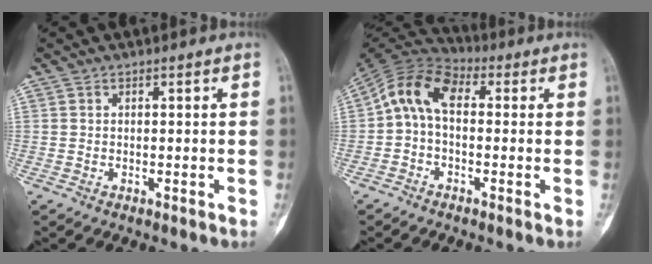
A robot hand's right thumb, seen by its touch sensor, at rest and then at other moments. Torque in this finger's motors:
{"motor_torque": [0.08, 0.07, 0.70, -0.45, 0.17]}